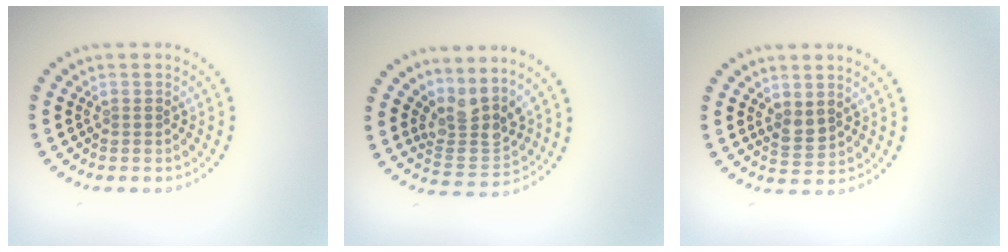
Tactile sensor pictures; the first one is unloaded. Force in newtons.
{"total": 3.5, "press": 2.6, "slide": 2.3}
{"total": 1.6, "press": 1.5, "slide": 0.5}